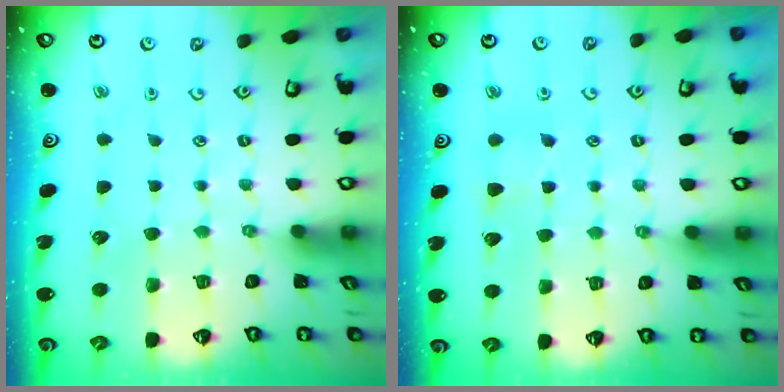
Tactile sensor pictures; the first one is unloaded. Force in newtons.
{"total": 3.9, "press": 3.9, "slide": 0.5}